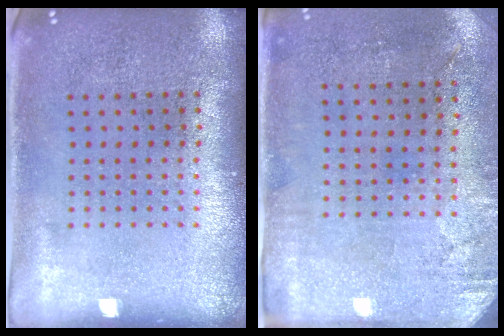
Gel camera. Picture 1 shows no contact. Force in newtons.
{"total": 2.9, "press": 2.4, "slide": 1.7}